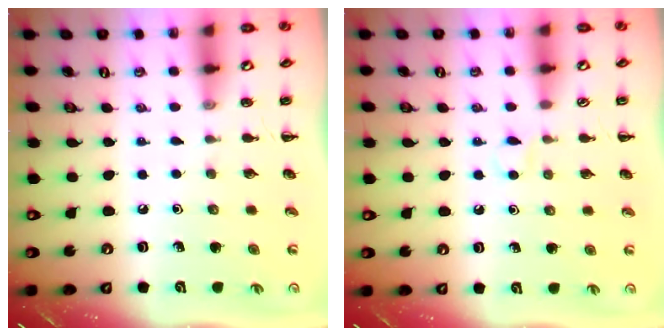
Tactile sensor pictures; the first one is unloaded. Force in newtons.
{"total": 2.9, "press": 2.7, "slide": 0.9}